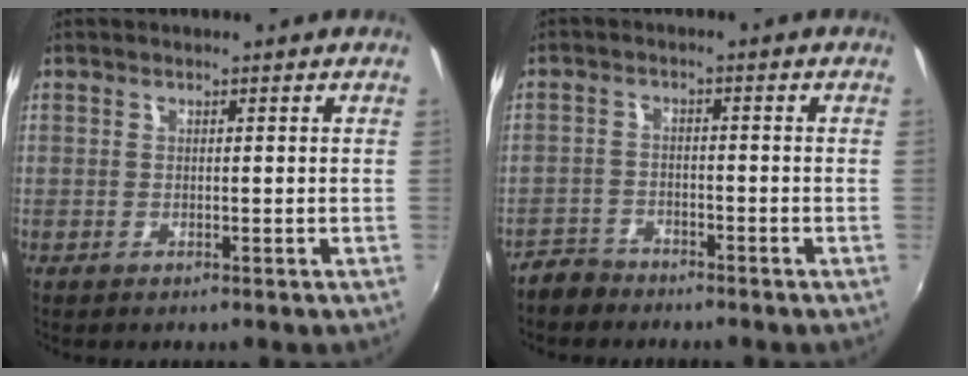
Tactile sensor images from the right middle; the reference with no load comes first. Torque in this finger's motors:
{"motor_torque": [0.38, -0.43, -0.07, 0.00]}